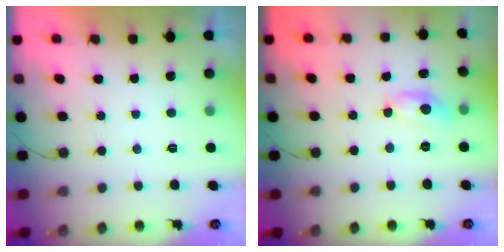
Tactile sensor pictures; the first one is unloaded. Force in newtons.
{"total": 7.5, "press": 7.4, "slide": 0.4}